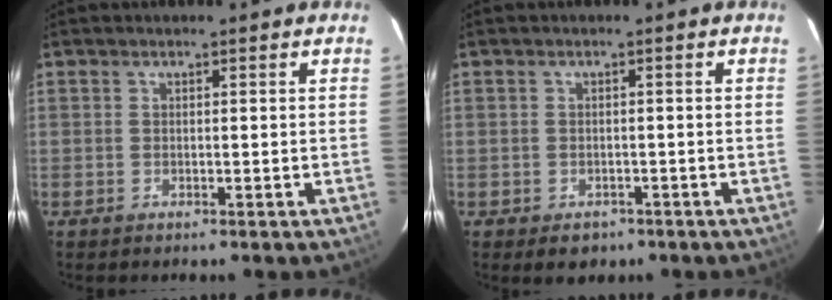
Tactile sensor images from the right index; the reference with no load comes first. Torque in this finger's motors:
{"motor_torque": [-0.01, -0.03, -0.07, -0.06]}